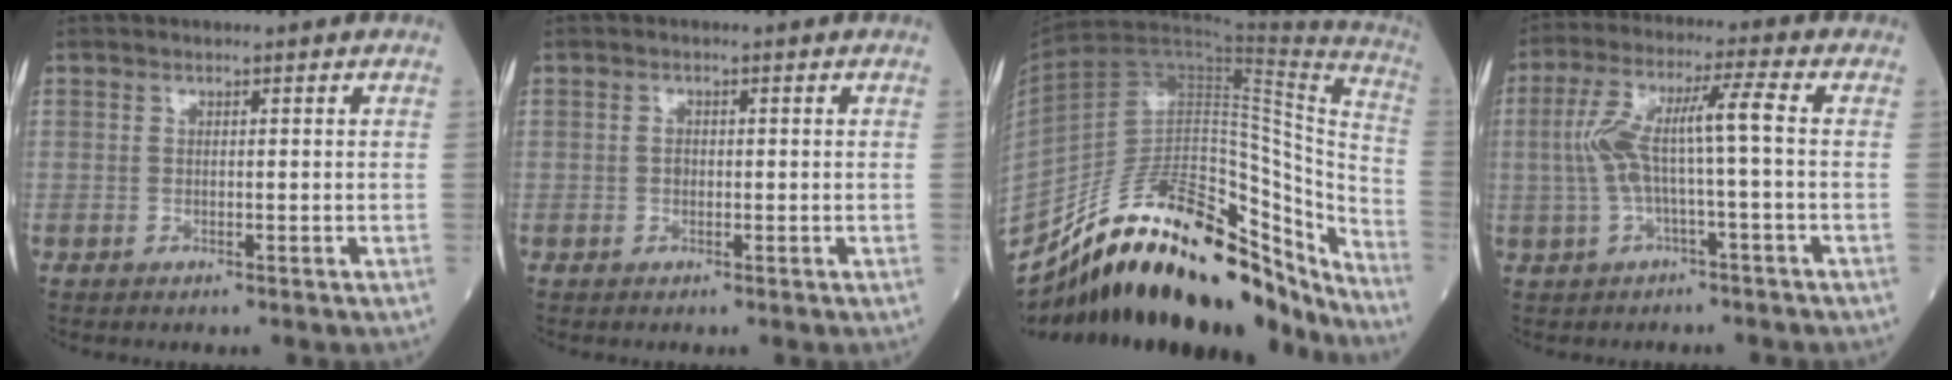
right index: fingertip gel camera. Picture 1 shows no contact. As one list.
[{"total": 1.0, "force": [-0.1, 0.7, 0.7], "torque": [-0.013, 0.002, -0.003]}, {"total": 29.6, "force": [-22.8, 9.7, 16.2], "torque": [-0.247, 0.023, -0.353]}, {"total": 8.6, "force": [-0.4, 0.4, 8.6], "torque": [-0.177, 0.034, -0.010]}]